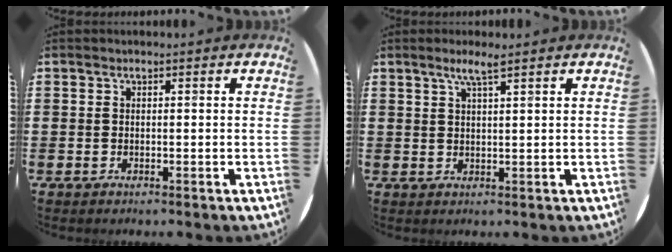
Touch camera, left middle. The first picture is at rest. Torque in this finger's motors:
{"motor_torque": [0.01, 0.02, 0.02, 0.03]}